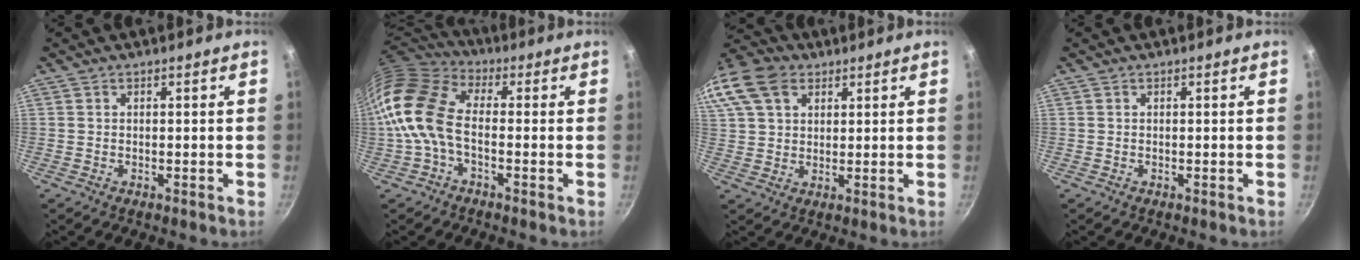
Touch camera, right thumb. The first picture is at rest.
{"total": 12.7, "force": [-2.0, 7.6, 10.0], "torque": [-0.191, 0.033, -0.060]}
{"total": 20.6, "force": [9.3, 14.7, 11.1], "torque": [-0.269, 0.050, 0.171]}
{"total": 0.0}